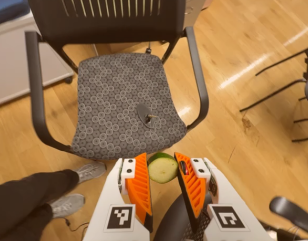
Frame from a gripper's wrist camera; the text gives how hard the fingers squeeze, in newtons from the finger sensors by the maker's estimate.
{"total": 8.7, "left": 8.6, "right": 8.9}